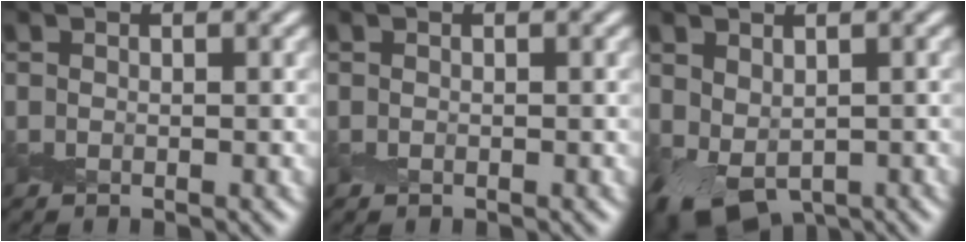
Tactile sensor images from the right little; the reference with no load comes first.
{"total": 0.0}
{"total": 4.4, "force": [-0.9, 2.9, 3.2], "torque": [-0.061, -0.016, -0.003]}